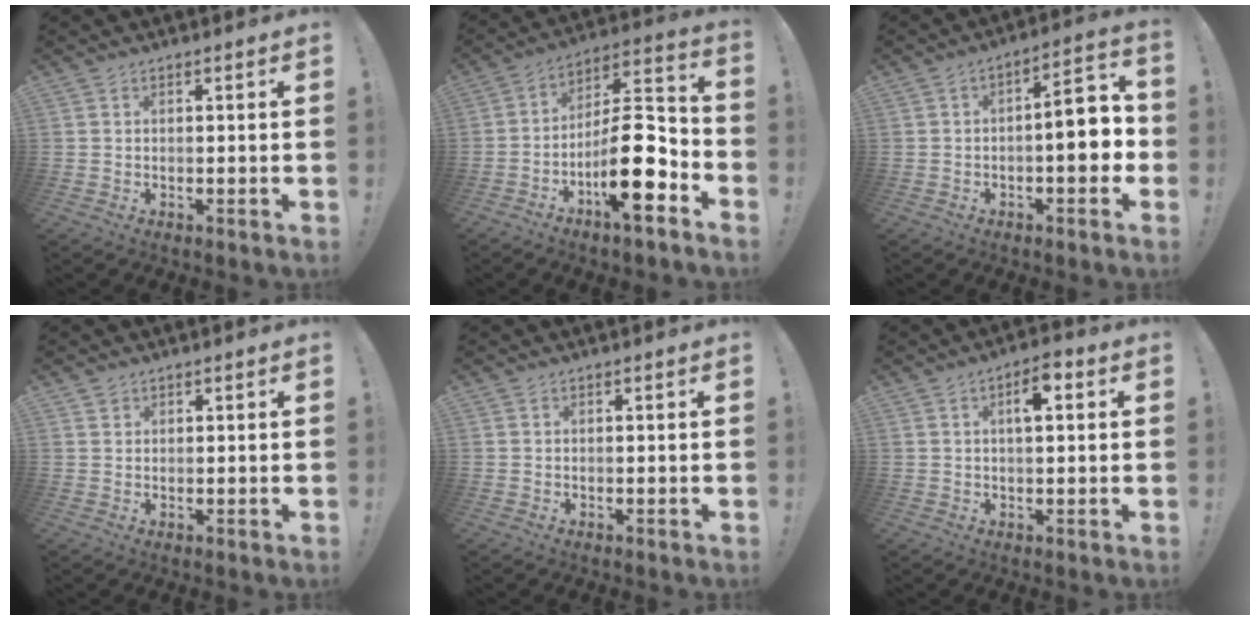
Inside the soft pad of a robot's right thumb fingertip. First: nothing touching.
{"total": 18.3, "force": [-7.3, 5.7, 15.8], "torque": [-0.269, 0.039, -0.115]}
{"total": 11.0, "force": [-1.8, 4.3, 10.0], "torque": [-0.130, 0.009, -0.034]}
{"total": 1.2, "force": [0.9, 0.7, 0.1], "torque": [0.004, -0.003, 0.017]}
{"total": 0.0}
{"total": 5.3, "force": [1.6, 2.0, 4.7], "torque": [-0.061, 0.000, 0.019]}